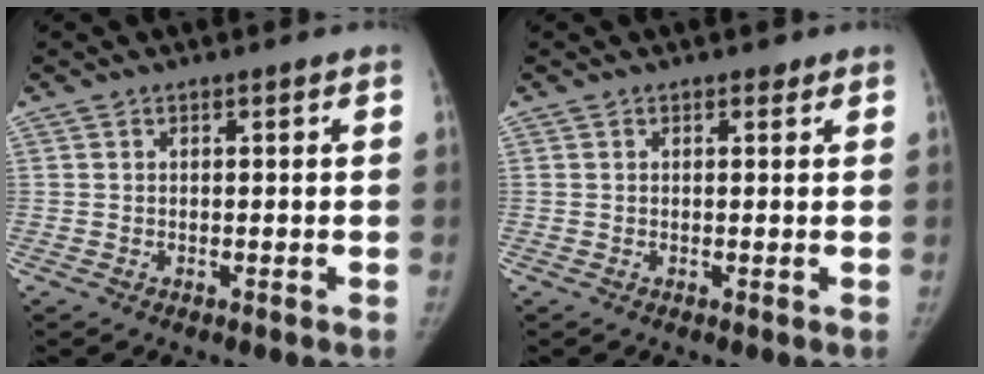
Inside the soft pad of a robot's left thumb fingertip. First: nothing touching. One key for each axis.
{"total": 0.6, "fx": 0.4, "fy": 0.4, "fz": 0.1, "tx": 0.004, "ty": -0.002, "tz": 0.004}